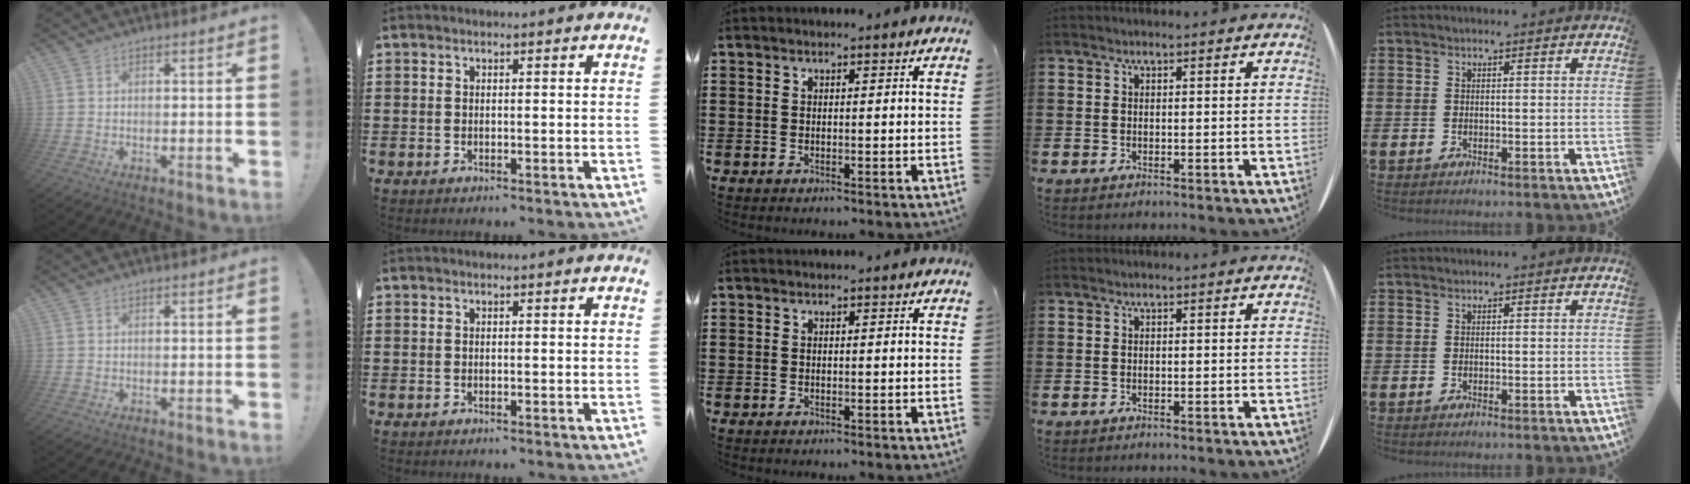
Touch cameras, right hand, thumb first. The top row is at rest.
{}